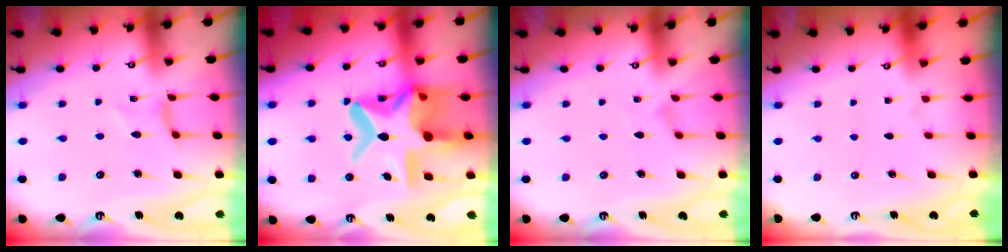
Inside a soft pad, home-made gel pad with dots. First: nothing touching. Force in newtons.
{"total": 19.8, "press": 19.7, "slide": 1.7}
{"total": 0.7, "press": 0.7, "slide": 0.2}
{"total": 0.0}